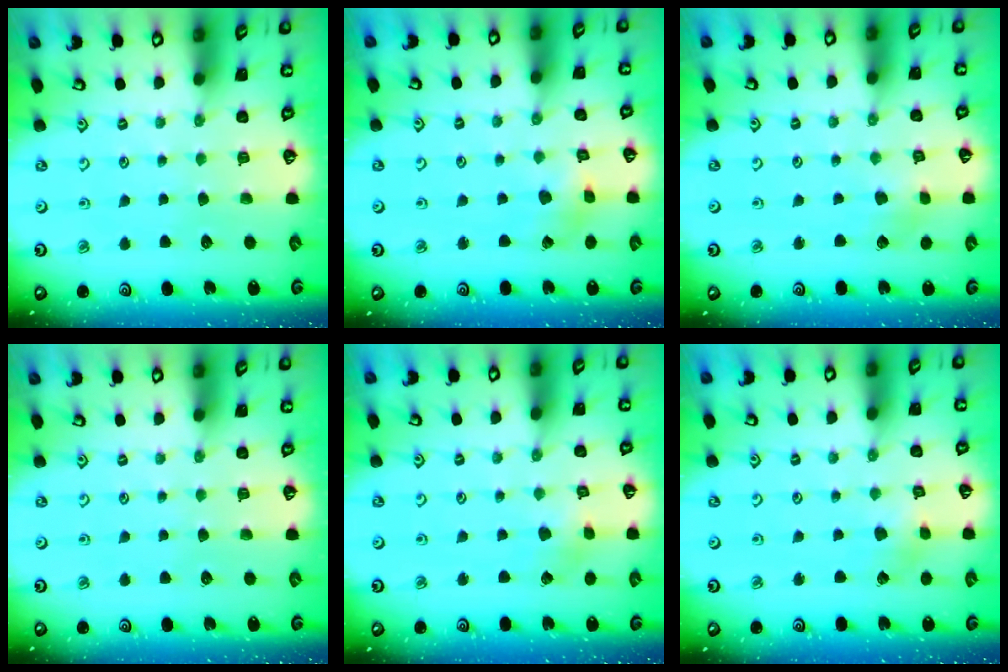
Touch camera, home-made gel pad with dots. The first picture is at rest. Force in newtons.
{"total": 2.6, "press": 2.6, "slide": 0.5}
{"total": 2.4, "press": 2.4, "slide": 0.2}
{"total": 0.0}
{"total": 2.5, "press": 2.5, "slide": 0.3}
{"total": 2.9, "press": 2.9, "slide": 0.2}